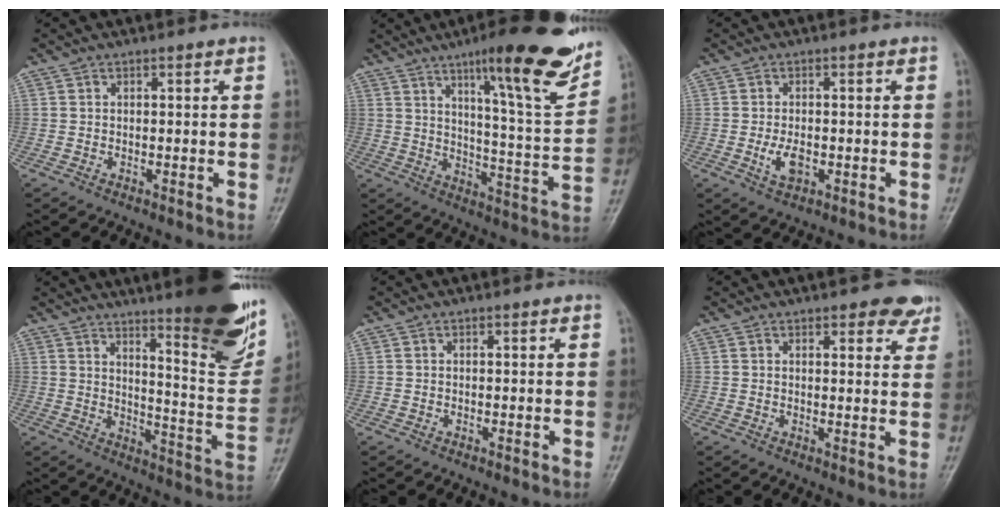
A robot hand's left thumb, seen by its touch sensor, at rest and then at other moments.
{"total": 19.7, "force": [12.2, 3.1, 15.1], "torque": [-0.182, -0.064, 0.181]}
{"total": 3.8, "force": [-0.9, 2.1, 3.1], "torque": [-0.057, -0.004, -0.012]}
{"total": 22.1, "force": [14.5, 4.2, 16.1], "torque": [-0.188, -0.091, 0.199]}
{"total": 0.0}
{"total": 5.5, "force": [3.8, 2.3, 3.2], "torque": [-0.008, -0.016, 0.043]}